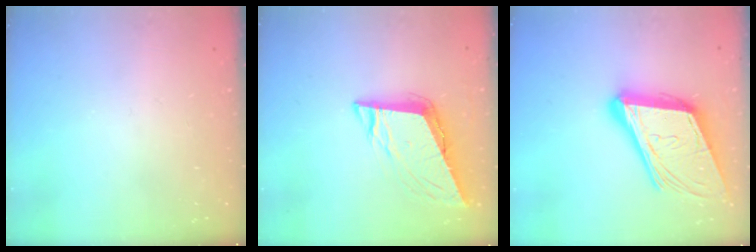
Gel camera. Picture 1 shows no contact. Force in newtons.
{"total": 9.8, "press": 9.3, "slide": 3.1}
{"total": 22.1, "press": 21.7, "slide": 4.6}